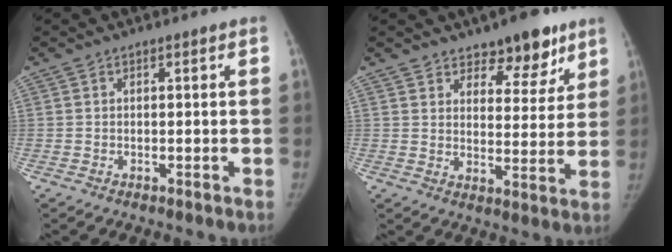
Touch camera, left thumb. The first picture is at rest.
{"total": 10.0, "force": [7.2, 5.2, 4.7], "torque": [-0.016, -0.043, 0.106]}